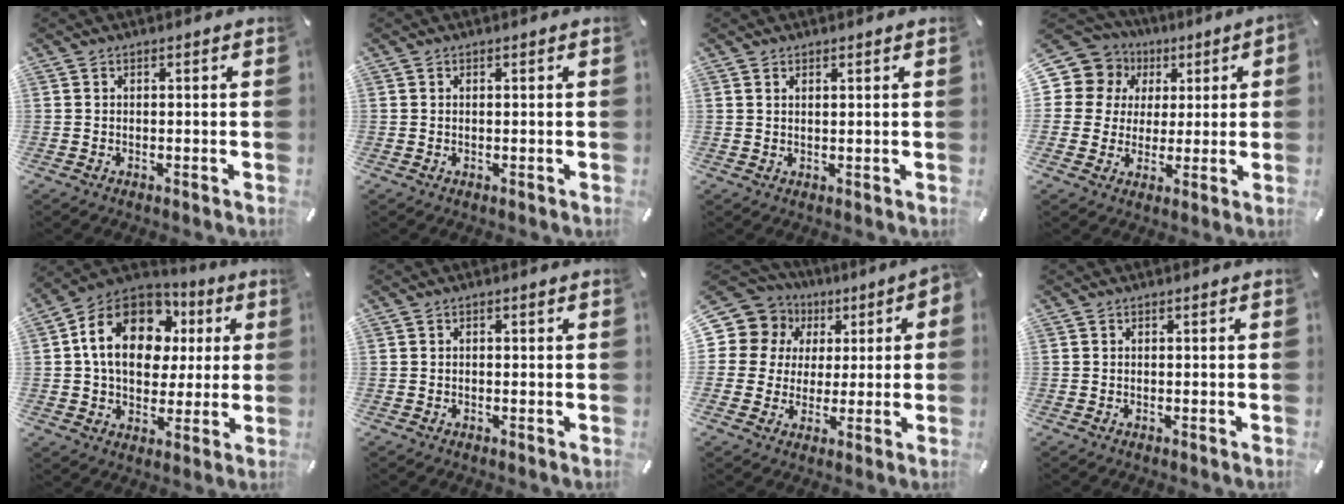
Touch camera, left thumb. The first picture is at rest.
{"total": 0.0}
{"total": 1.1, "force": [0.9, 0.0, 0.6], "torque": [-0.012, -0.003, 0.017]}
{"total": 10.7, "force": [2.7, 10.1, 2.3], "torque": [-0.045, -0.013, 0.057]}
{"total": 17.8, "force": [4.7, 13.5, 10.6], "torque": [-0.188, -0.004, 0.086]}
{"total": 0.7, "force": [0.1, 0.3, 0.7], "torque": [-0.013, 0.001, 0.001]}
{"total": 11.6, "force": [2.8, 10.8, 3.3], "torque": [-0.060, -0.017, 0.056]}
{"total": 0.0}